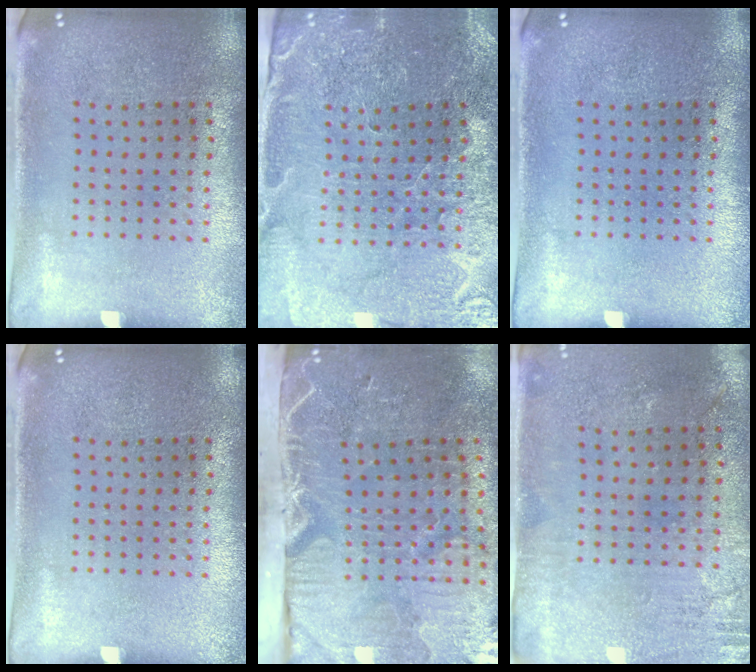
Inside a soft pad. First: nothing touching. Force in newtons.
{"total": 1.5, "press": 1.5, "slide": 0.1}
{"total": 0.0}
{"total": 0.0}
{"total": 5.4, "press": 4.5, "slide": 3.1}
{"total": 2.8, "press": 2.3, "slide": 1.6}